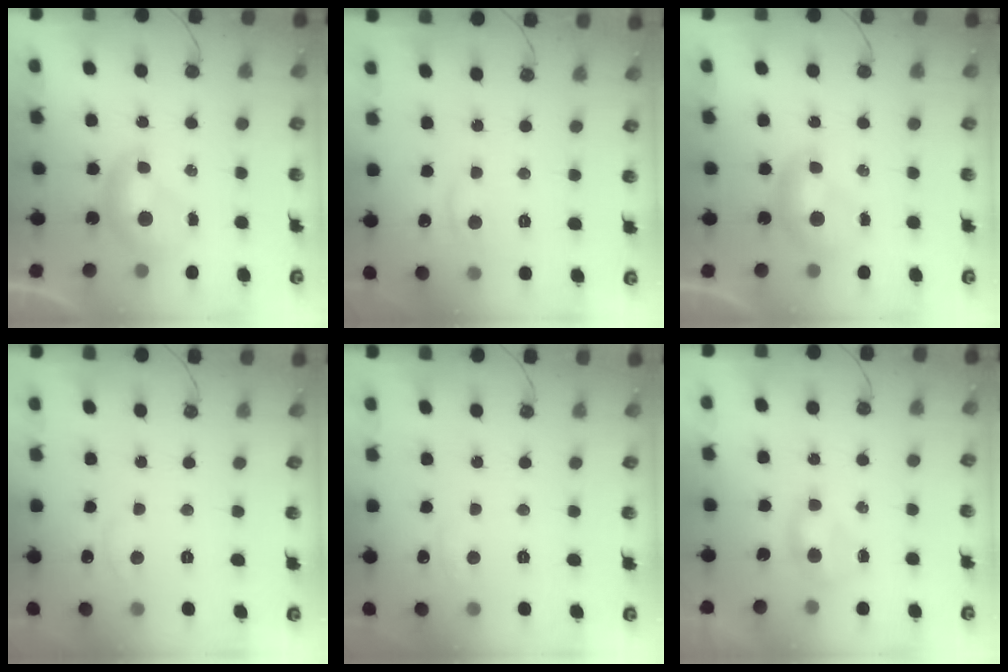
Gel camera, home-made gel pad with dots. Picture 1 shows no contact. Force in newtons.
{"total": 1.8, "press": 1.6, "slide": 0.8}
{"total": 0.0}
{"total": 1.7, "press": 1.5, "slide": 0.6}
{"total": 0.9, "press": 0.3, "slide": 0.8}
{"total": 0.7, "press": 0.5, "slide": 0.5}